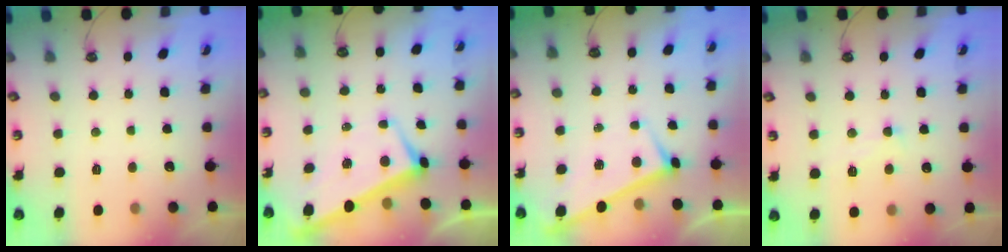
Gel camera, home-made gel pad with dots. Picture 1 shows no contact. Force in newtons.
{"total": 2.9, "press": 2.7, "slide": 0.9}
{"total": 3.3, "press": 3.3, "slide": 0.3}
{"total": 2.4, "press": 2.4, "slide": 0.3}